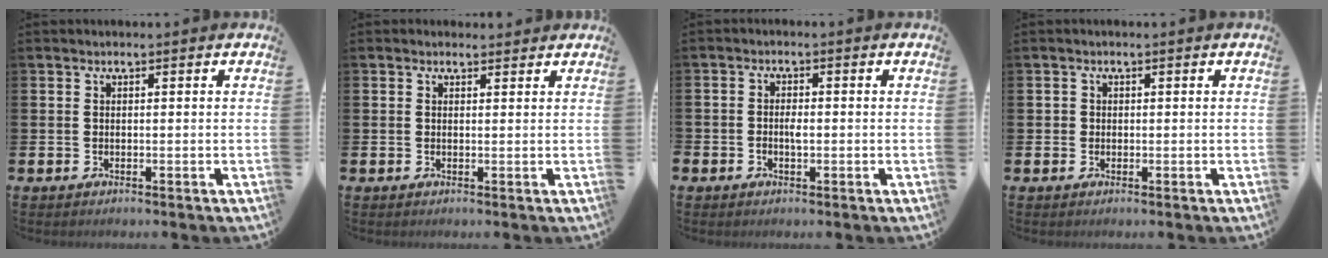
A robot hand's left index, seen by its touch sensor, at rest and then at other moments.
{"total": 1.0, "force": [0.8, 0.5, 0.1], "torque": [0.006, 0.003, 0.013]}
{"total": 1.4, "force": [-0.6, 0.9, 0.9], "torque": [-0.015, 0.001, -0.011]}
{"total": 0.7, "force": [0.1, 0.7, 0.0], "torque": [0.008, 0.002, -0.002]}